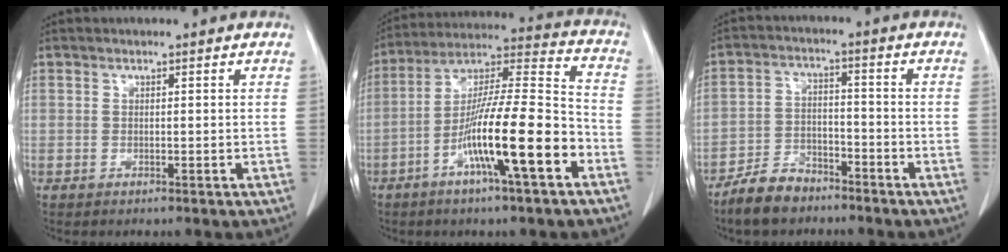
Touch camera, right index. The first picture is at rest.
{"total": 17.5, "force": [-7.0, 1.2, 15.9], "torque": [-0.282, -0.002, -0.123]}
{"total": 7.5, "force": [-6.1, 3.4, 2.8], "torque": [-0.061, -0.003, -0.112]}